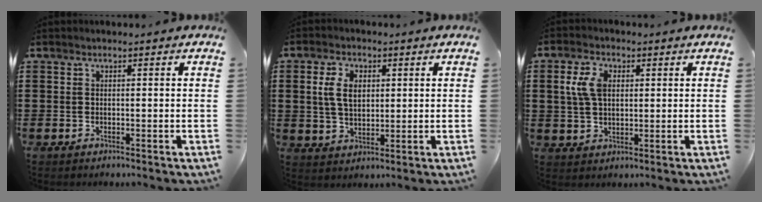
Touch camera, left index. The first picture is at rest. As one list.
[{"total": 5.6, "force": [1.4, 3.4, 4.2], "torque": [-0.093, 0.006, 0.019]}, {"total": 5.5, "force": [1.6, 3.4, 4.0], "torque": [-0.098, 0.011, 0.024]}]